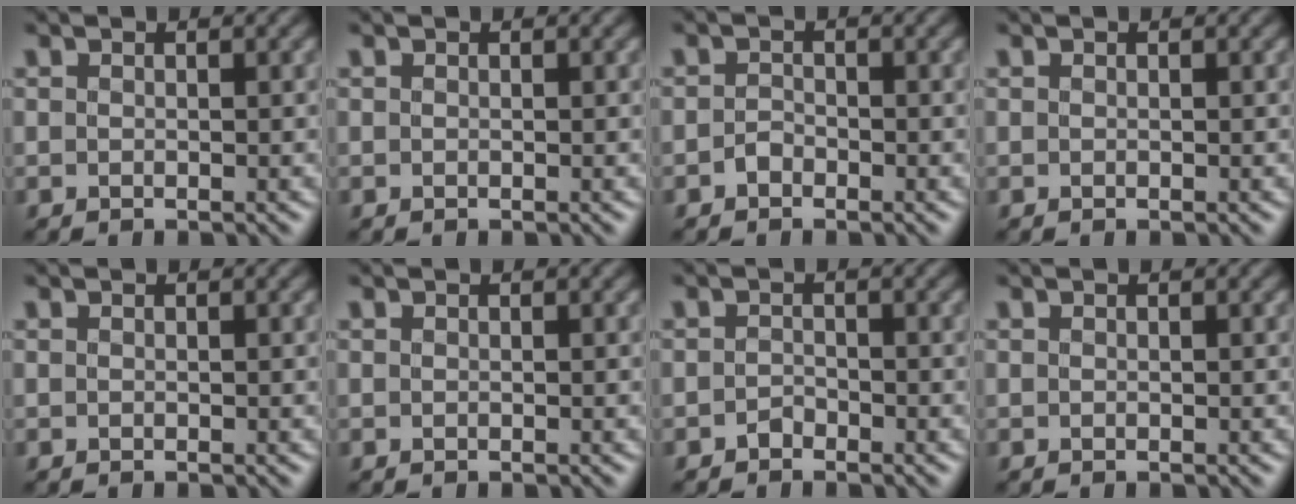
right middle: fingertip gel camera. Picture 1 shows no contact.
{"total": 0.0}
{"total": 0.8, "force": [-0.5, 0.6, 0.3], "torque": [-0.005, 0.006, -0.011]}
{"total": 0.0}
{"total": 0.0}
{"total": 0.0}
{"total": 0.7, "force": [-0.6, 0.5, 0.1], "torque": [-0.001, 0.006, -0.011]}
{"total": 0.0}